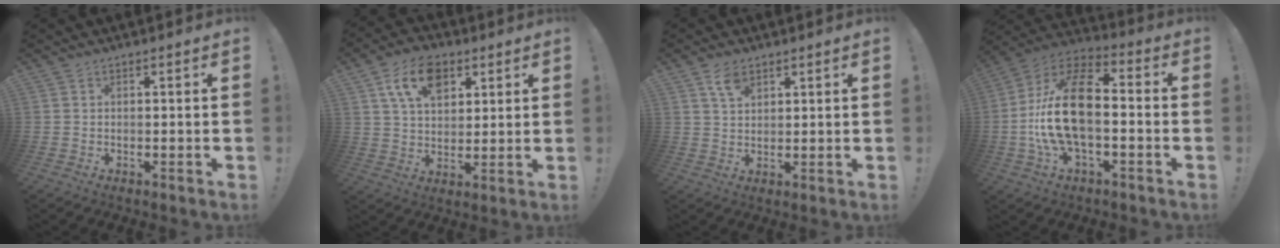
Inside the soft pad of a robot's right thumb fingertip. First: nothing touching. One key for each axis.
{"total": 13.1, "fx": 6.1, "fy": 8.7, "fz": 7.8, "tx": -0.123, "ty": -0.009, "tz": 0.114}
{"total": 4.9, "fx": 3.0, "fy": 2.6, "fz": 2.9, "tx": -0.053, "ty": -0.009, "tz": 0.054}
{"total": 19.1, "fx": -2.2, "fy": 9.6, "fz": 16.4, "tx": -0.310, "ty": 0.022, "tz": -0.037}